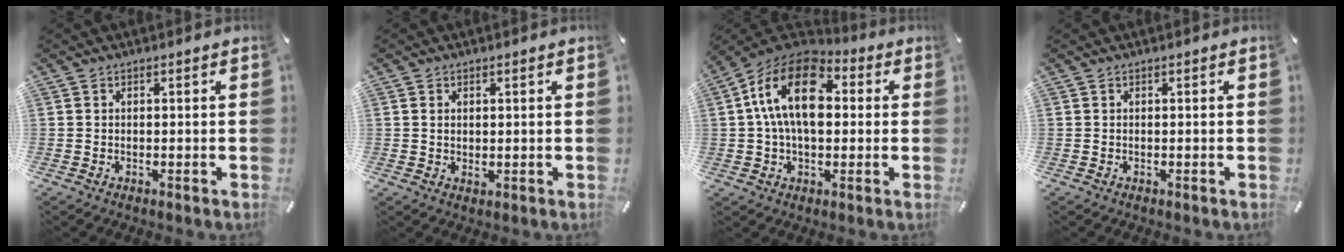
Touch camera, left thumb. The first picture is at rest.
{"total": 1.4, "force": [0.3, 0.9, 0.9], "torque": [-0.021, 0.004, 0.005]}
{"total": 17.0, "force": [3.1, 10.8, 12.8], "torque": [-0.257, 0.003, 0.048]}
{"total": 0.0}